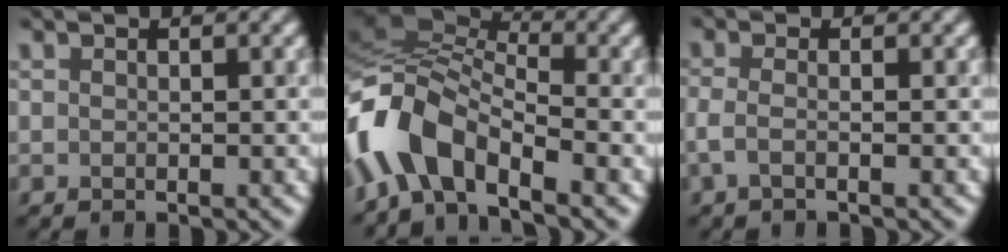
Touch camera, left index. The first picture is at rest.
{"total": 8.6, "force": [-4.2, 4.4, 6.1], "torque": [-0.119, 0.017, -0.102]}
{"total": 1.9, "force": [-0.6, 0.6, 1.7], "torque": [-0.035, -0.007, -0.020]}